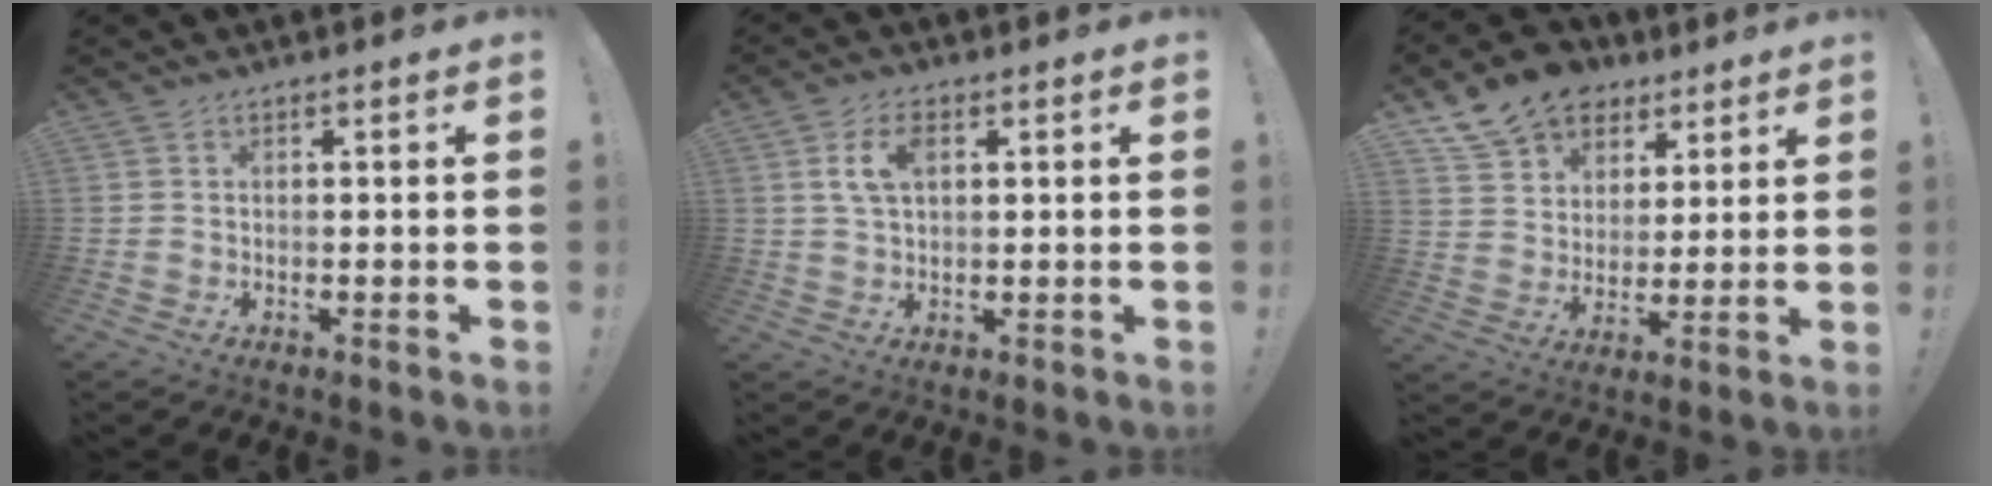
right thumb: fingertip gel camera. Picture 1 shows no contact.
{"total": 6.8, "force": [2.0, 3.9, 5.3], "torque": [-0.094, 0.000, 0.034]}
{"total": 14.4, "force": [9.8, 9.5, 4.6], "torque": [-0.080, -0.060, 0.187]}